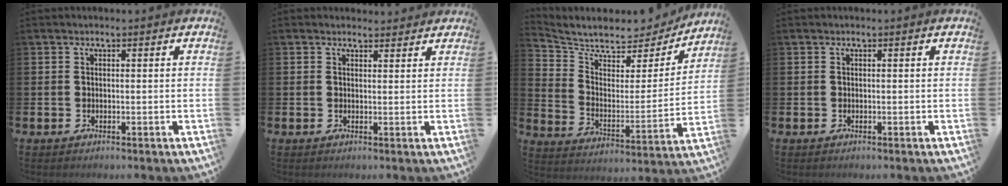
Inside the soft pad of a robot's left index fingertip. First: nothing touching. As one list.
[{"total": 1.4, "force": [1.3, 0.5, 0.0], "torque": [0.007, -0.004, 0.022]}, {"total": 6.1, "force": [5.6, 2.3, 0.9], "torque": [-0.059, -0.055, 0.092]}, {"total": 0.0}]